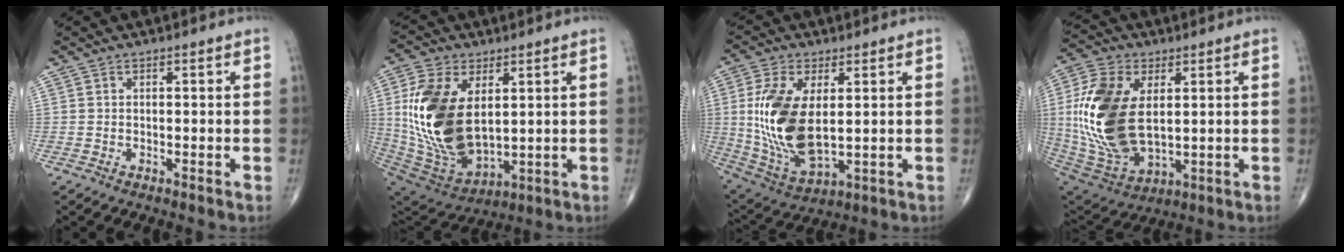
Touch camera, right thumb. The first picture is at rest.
{"total": 21.2, "force": [3.3, 12.3, 17.0], "torque": [-0.331, -0.027, 0.076]}
{"total": 16.8, "force": [1.7, 8.4, 14.5], "torque": [-0.294, -0.016, 0.047]}
{"total": 21.3, "force": [2.5, 12.2, 17.2], "torque": [-0.355, -0.019, 0.055]}